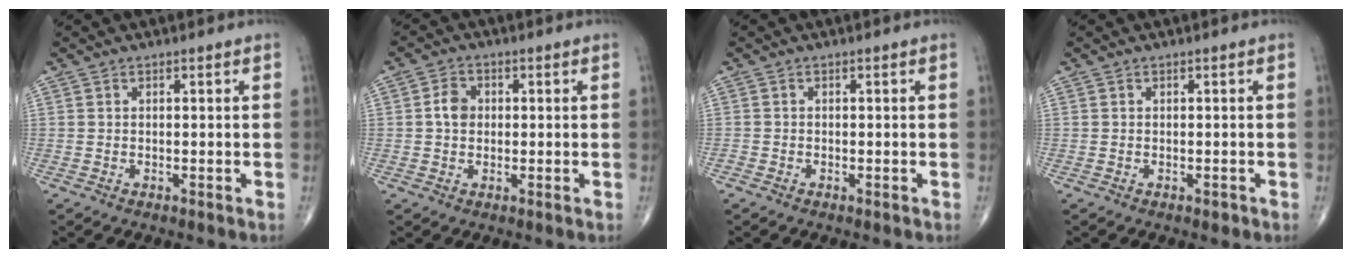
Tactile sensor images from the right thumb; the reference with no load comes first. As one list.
[{"total": 3.7, "force": [0.2, 3.0, 2.2], "torque": [-0.033, 0.008, -0.002]}, {"total": 0.5, "force": [-0.4, 0.3, 0.2], "torque": [-0.004, -0.001, -0.013]}, {"total": 0.6, "force": [-0.3, 0.4, 0.3], "torque": [-0.003, 0.000, -0.006]}]